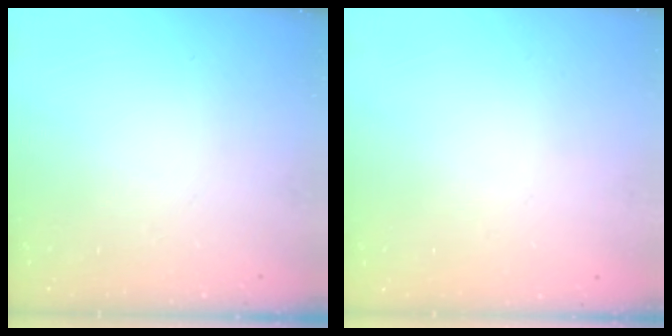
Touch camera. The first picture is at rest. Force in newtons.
{"total": 1.9, "press": 1.9, "slide": 0.2}